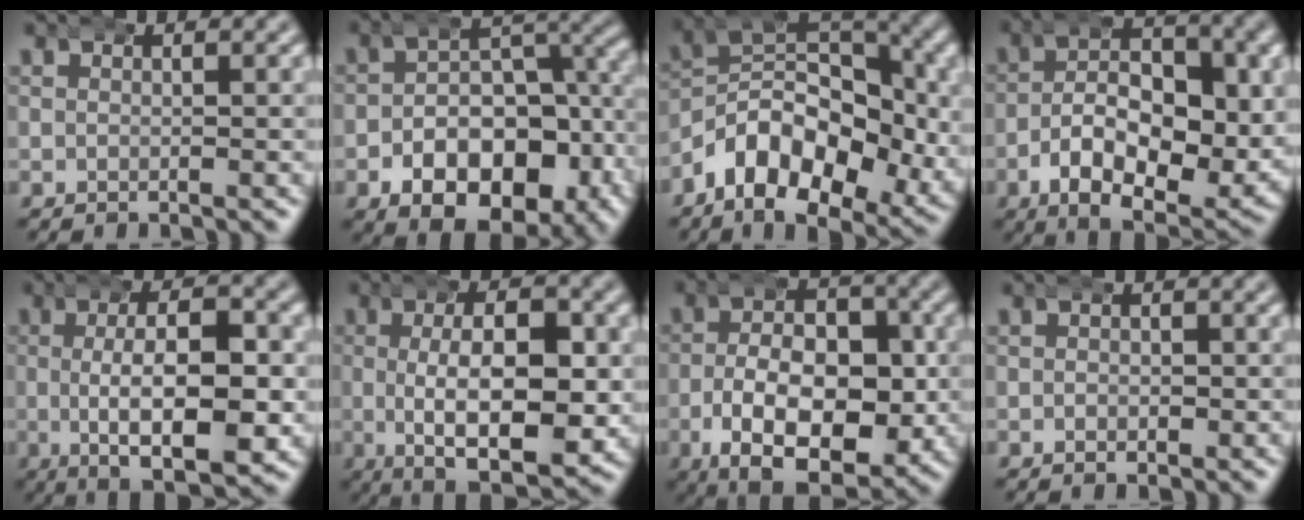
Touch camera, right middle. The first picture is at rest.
{"total": 11.5, "force": [-5.0, 7.2, 7.4], "torque": [-0.106, -0.021, -0.073]}
{"total": 11.7, "force": [-2.4, 8.2, 8.0], "torque": [-0.134, -0.015, -0.048]}
{"total": 10.8, "force": [-1.9, 6.0, 8.7], "torque": [-0.128, -0.023, -0.028]}
{"total": 10.7, "force": [-1.7, 4.4, 9.6], "torque": [-0.142, -0.017, -0.019]}
{"total": 12.4, "force": [-1.6, 6.1, 10.7], "torque": [-0.158, -0.024, -0.016]}
{"total": 14.0, "force": [-4.5, 8.6, 10.2], "torque": [-0.154, -0.035, -0.061]}
{"total": 1.1, "force": [-0.1, 0.8, 0.7], "torque": [-0.008, 0.000, -0.003]}